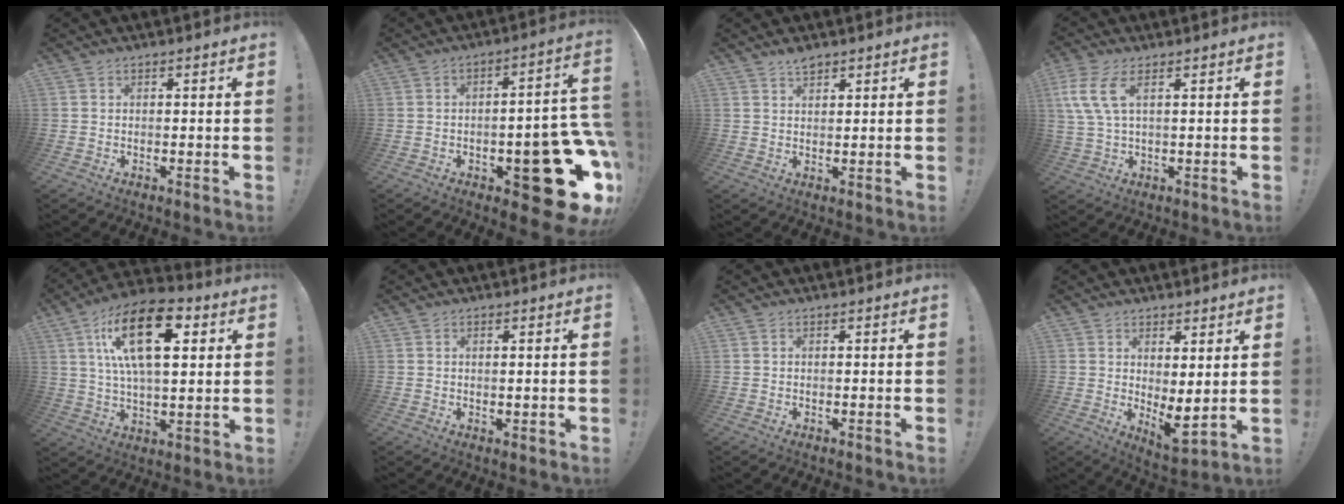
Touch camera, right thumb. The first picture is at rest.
{"total": 24.1, "force": [-8.4, 10.5, 20.0], "torque": [-0.201, 0.040, -0.105]}
{"total": 3.0, "force": [2.6, 1.1, 1.1], "torque": [-0.014, -0.016, 0.045]}
{"total": 8.5, "force": [3.1, 3.2, 7.2], "torque": [-0.149, -0.005, 0.063]}
{"total": 20.8, "force": [6.9, 9.8, 17.0], "torque": [-0.304, -0.013, 0.106]}
{"total": 1.1, "force": [0.6, 0.4, 0.8], "torque": [-0.012, 0.000, 0.011]}
{"total": 0.0}
{"total": 5.8, "force": [0.9, 1.7, 5.5], "torque": [-0.061, -0.029, 0.021]}